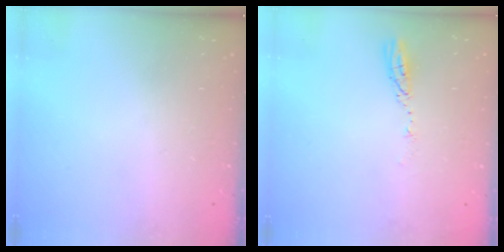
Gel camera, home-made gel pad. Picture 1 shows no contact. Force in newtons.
{"total": 3.6, "press": 3.6, "slide": 0.3}